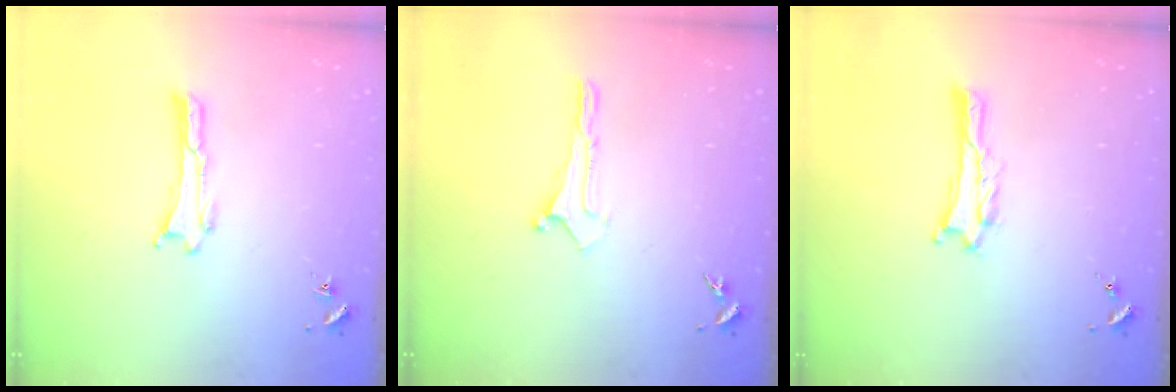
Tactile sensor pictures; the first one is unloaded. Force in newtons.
{"total": 0.0}
{"total": 0.9, "press": 0.9, "slide": 0.1}